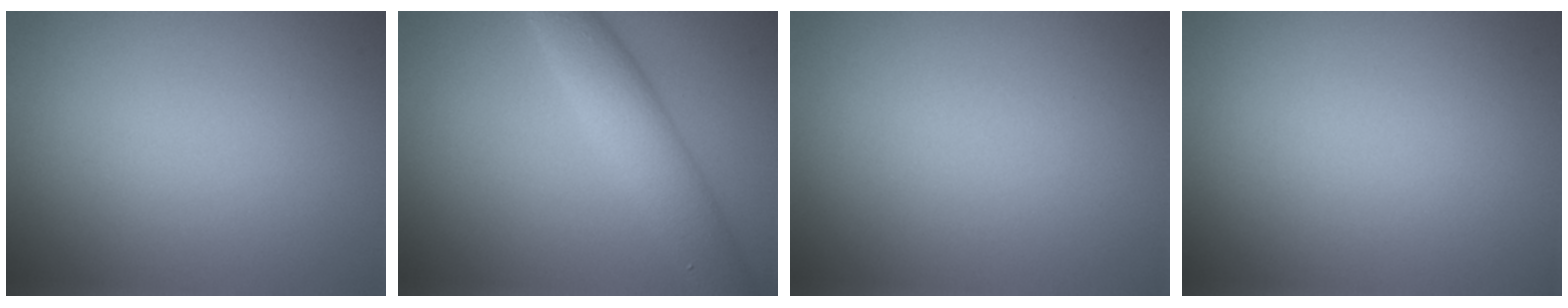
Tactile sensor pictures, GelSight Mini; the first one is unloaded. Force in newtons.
{"total": 4.9, "press": 4.9, "slide": 0.0}
{"total": 0.0}
{"total": 0.0}